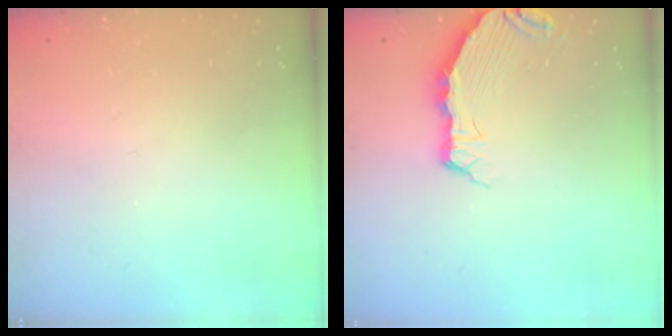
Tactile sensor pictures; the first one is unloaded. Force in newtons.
{"total": 7.1, "press": 5.7, "slide": 4.3}